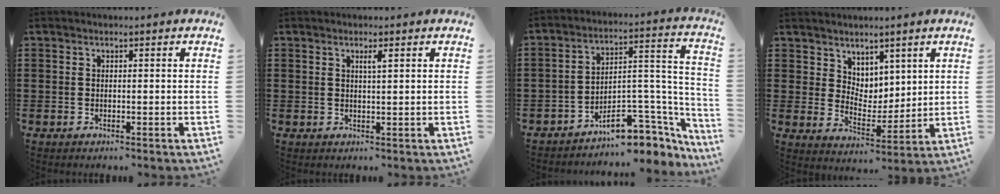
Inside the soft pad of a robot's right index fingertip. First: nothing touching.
{"total": 1.5, "force": [0.7, 0.2, 1.3], "torque": [-0.026, 0.001, 0.011]}
{"total": 7.7, "force": [-5.5, 3.6, 4.0], "torque": [-0.054, 0.008, -0.099]}
{"total": 5.2, "force": [3.9, 3.3, -0.4], "torque": [-0.018, -0.014, 0.075]}